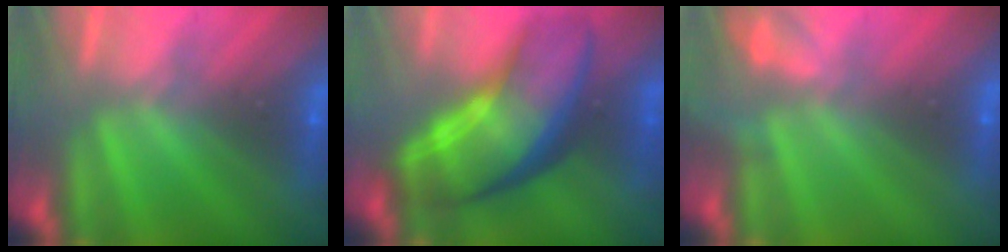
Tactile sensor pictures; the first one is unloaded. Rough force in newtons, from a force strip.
{"total": 7.5}
{"total": 2.2}